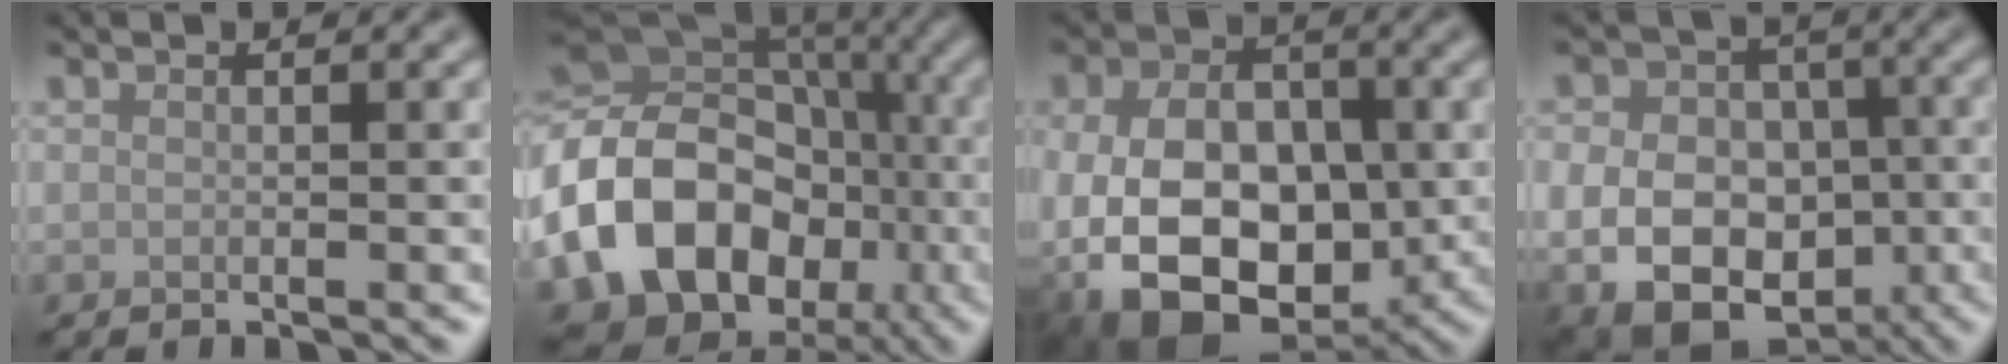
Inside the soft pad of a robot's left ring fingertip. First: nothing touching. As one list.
[{"total": 19.0, "force": [-5.8, 14.9, 10.3], "torque": [-0.185, 0.002, -0.107]}, {"total": 13.2, "force": [-3.0, 9.5, 8.7], "torque": [-0.131, -0.026, -0.055]}, {"total": 12.8, "force": [-2.9, 10.1, 7.2], "torque": [-0.105, -0.017, -0.069]}]